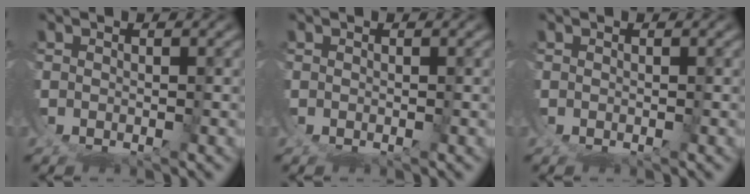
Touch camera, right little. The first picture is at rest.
{"total": 0.0}
{"total": 0.0}